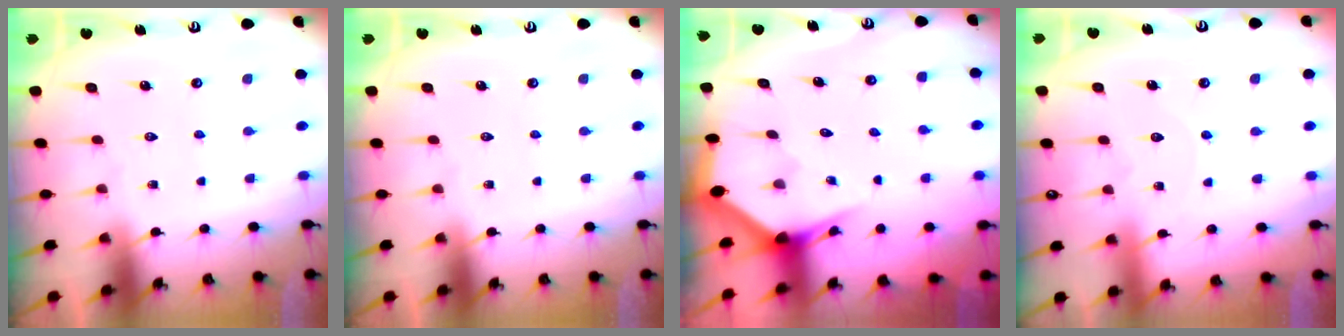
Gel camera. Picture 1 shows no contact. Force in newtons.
{"total": 0.0}
{"total": 2.8, "press": 2.8, "slide": 0.2}
{"total": 4.4, "press": 4.4, "slide": 0.4}